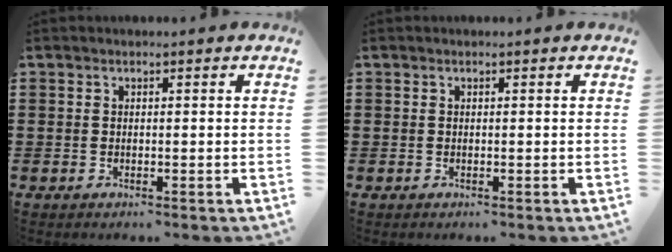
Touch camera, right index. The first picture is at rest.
{"total": 0.0}